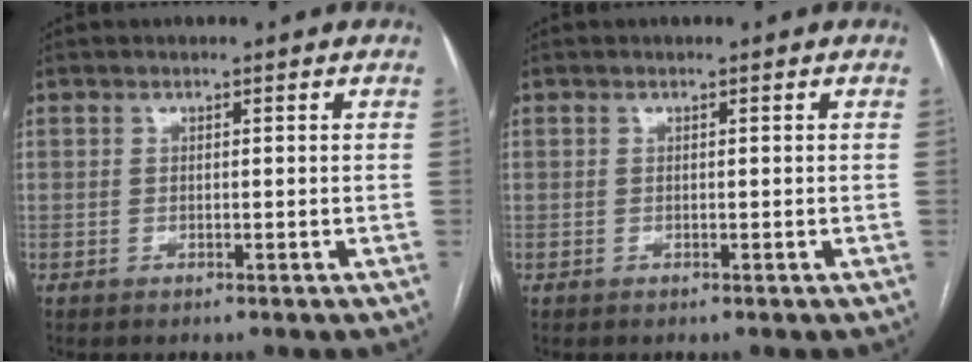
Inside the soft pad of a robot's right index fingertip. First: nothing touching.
{"total": 0.0}